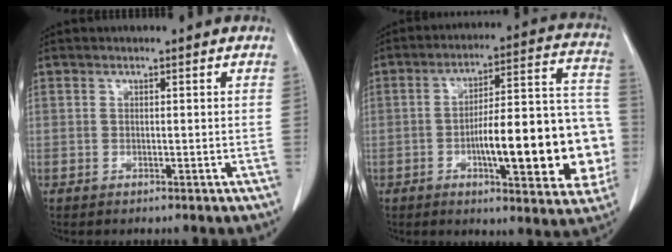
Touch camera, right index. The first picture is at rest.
{"total": 20.2, "force": [-4.6, 4.8, 19.1], "torque": [-0.206, 0.038, -0.054]}